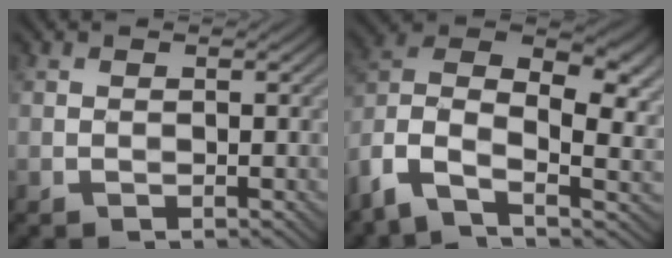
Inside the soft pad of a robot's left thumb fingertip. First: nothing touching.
{"total": 13.9, "force": [-2.7, 8.1, 10.9], "torque": [-0.229, 0.003, -0.064]}